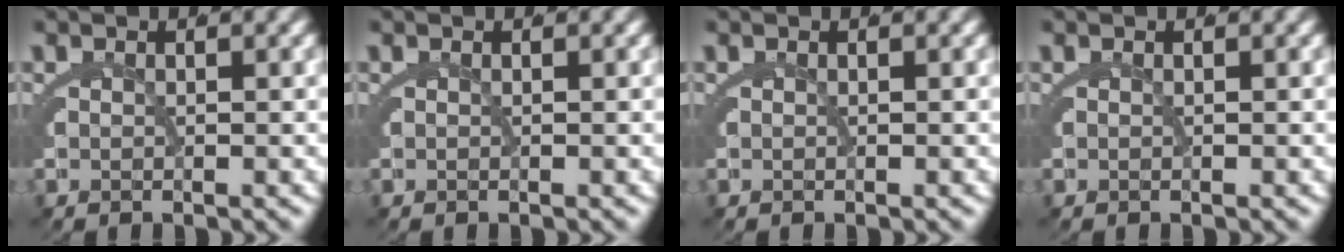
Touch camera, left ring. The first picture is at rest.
{"total": 0.0}
{"total": 0.0}
{"total": 0.0}